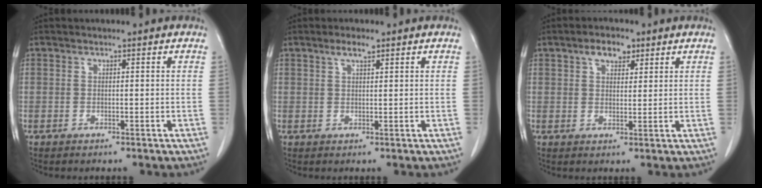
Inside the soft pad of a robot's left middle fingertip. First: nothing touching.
{"total": 2.1, "force": [1.4, 0.4, 1.5], "torque": [-0.033, 0.004, 0.027]}
{"total": 3.9, "force": [2.4, 1.9, 2.5], "torque": [-0.045, 0.010, 0.041]}